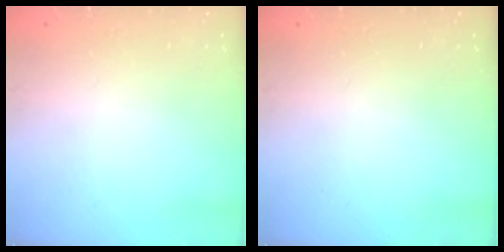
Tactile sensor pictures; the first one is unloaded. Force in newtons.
{"total": 0.0}